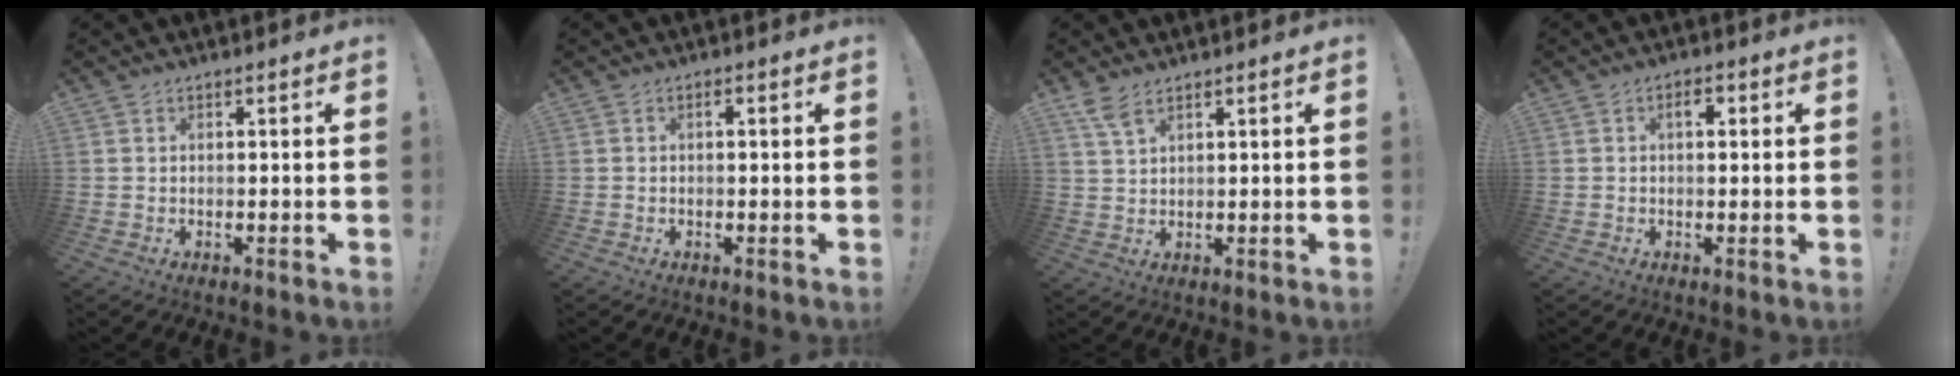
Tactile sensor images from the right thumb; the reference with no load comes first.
{"total": 0.9, "force": [0.1, 0.1, 0.9], "torque": [-0.010, 0.001, -0.002]}
{"total": 4.7, "force": [3.4, 1.3, 2.9], "torque": [-0.056, -0.016, 0.063]}
{"total": 3.0, "force": [0.9, 1.4, 2.5], "torque": [-0.029, 0.001, 0.008]}